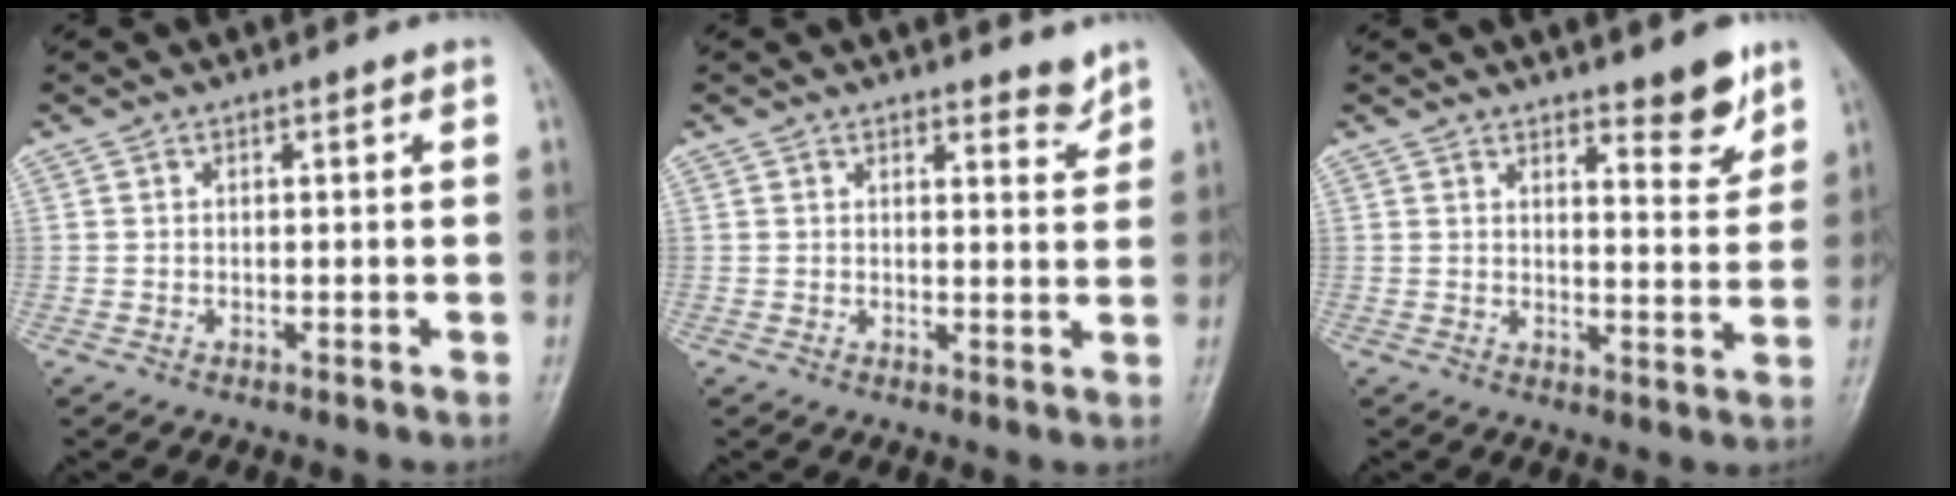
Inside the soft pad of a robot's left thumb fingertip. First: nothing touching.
{"total": 2.9, "force": [2.6, 0.9, 1.0], "torque": [0.001, -0.022, 0.034]}
{"total": 6.1, "force": [4.6, 1.7, 3.6], "torque": [-0.031, -0.038, 0.062]}